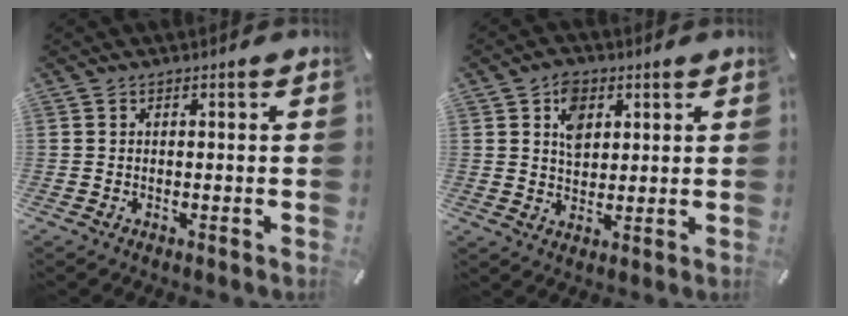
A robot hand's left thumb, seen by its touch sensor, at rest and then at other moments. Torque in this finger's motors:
{"motor_torque": [1.16, 1.15, 0.60, -0.58, 0.15]}